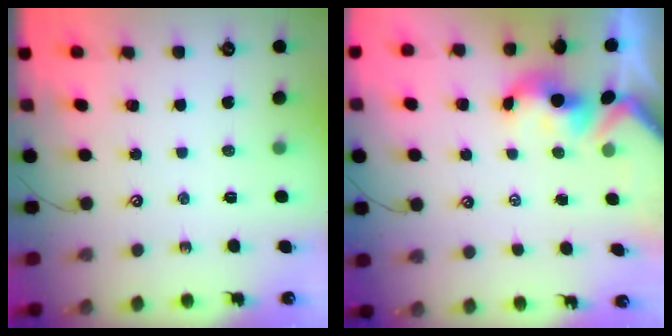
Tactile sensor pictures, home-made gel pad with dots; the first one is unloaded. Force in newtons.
{"total": 1.6, "press": 1.5, "slide": 0.7}